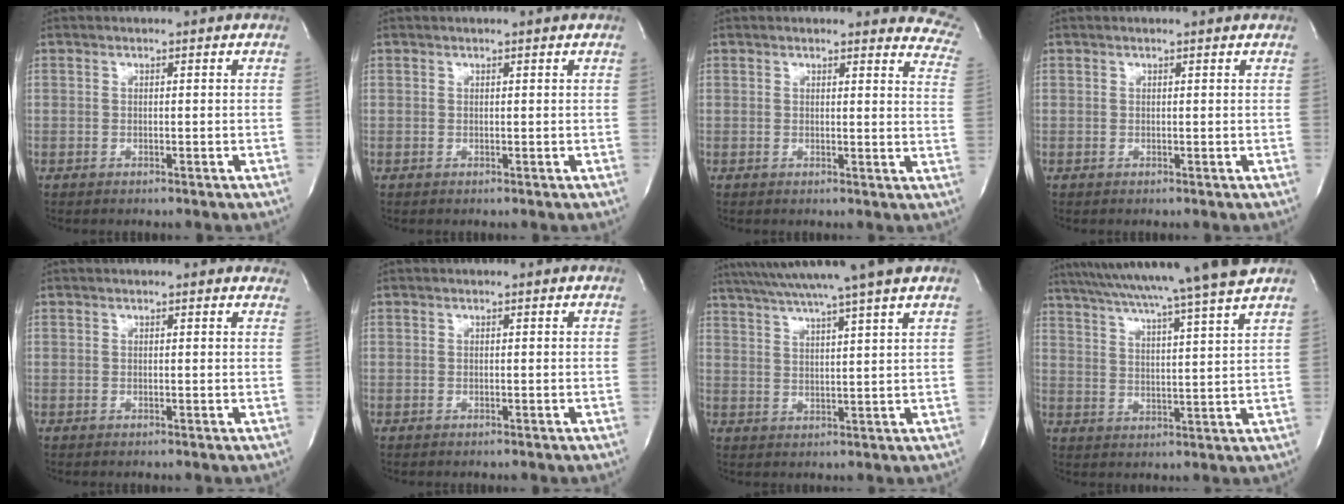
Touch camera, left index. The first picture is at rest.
{"total": 0.9, "force": [0.9, -0.1, 0.3], "torque": [-0.011, 0.005, 0.010]}
{"total": 11.9, "force": [11.1, 2.8, 3.4], "torque": [-0.002, -0.053, 0.080]}
{"total": 1.0, "force": [0.9, 0.1, 0.3], "torque": [-0.013, 0.004, 0.008]}
{"total": 4.0, "force": [3.6, 1.3, 1.3], "torque": [-0.012, 0.006, 0.024]}
{"total": 0.0}
{"total": 15.5, "force": [12.8, -1.4, 8.7], "torque": [-0.154, 0.011, 0.181]}
{"total": 20.1, "force": [17.4, -2.0, 9.8], "torque": [-0.172, -0.021, 0.247]}